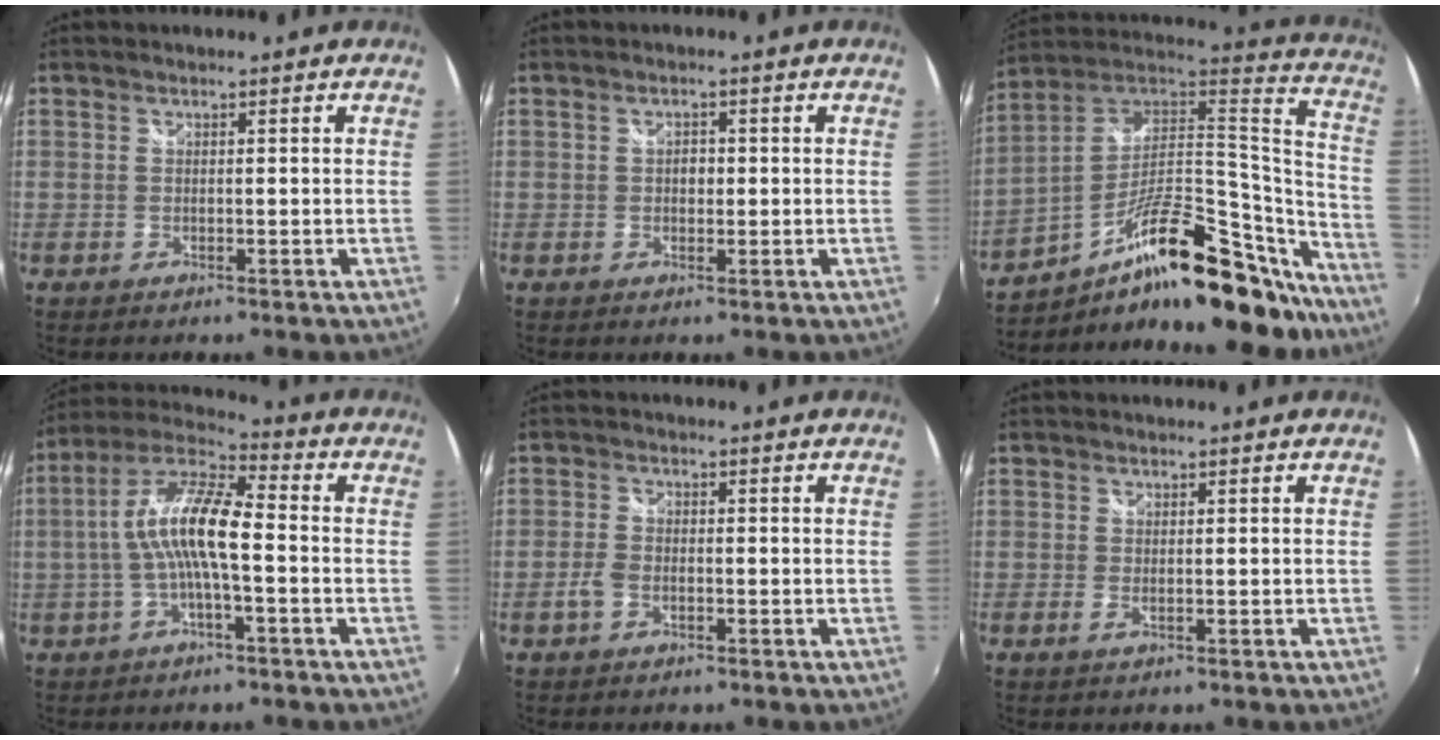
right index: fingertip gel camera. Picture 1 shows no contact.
{"total": 1.7, "force": [0.0, 1.4, 1.0], "torque": [-0.014, 0.004, -0.002]}
{"total": 30.3, "force": [-19.6, 11.3, 20.2], "torque": [-0.289, 0.031, -0.291]}
{"total": 11.7, "force": [-1.2, 2.7, 11.3], "torque": [-0.227, 0.018, -0.027]}
{"total": 3.0, "force": [-1.4, 1.7, 2.1], "torque": [-0.055, 0.003, -0.029]}
{"total": 1.0, "force": [-0.2, 0.5, 0.8], "torque": [-0.018, -0.002, -0.004]}